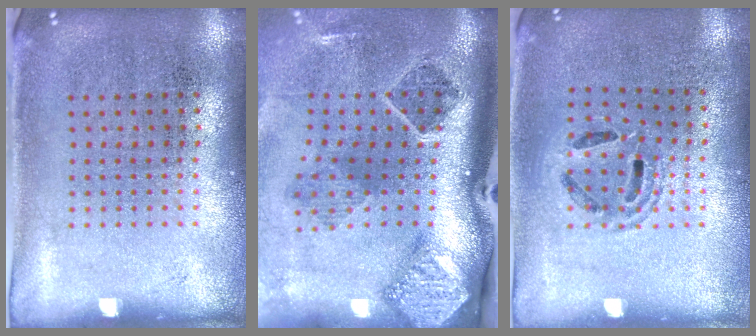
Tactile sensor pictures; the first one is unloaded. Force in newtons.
{"total": 3.0, "press": 1.9, "slide": 2.3}
{"total": 1.2, "press": 1.1, "slide": 0.4}